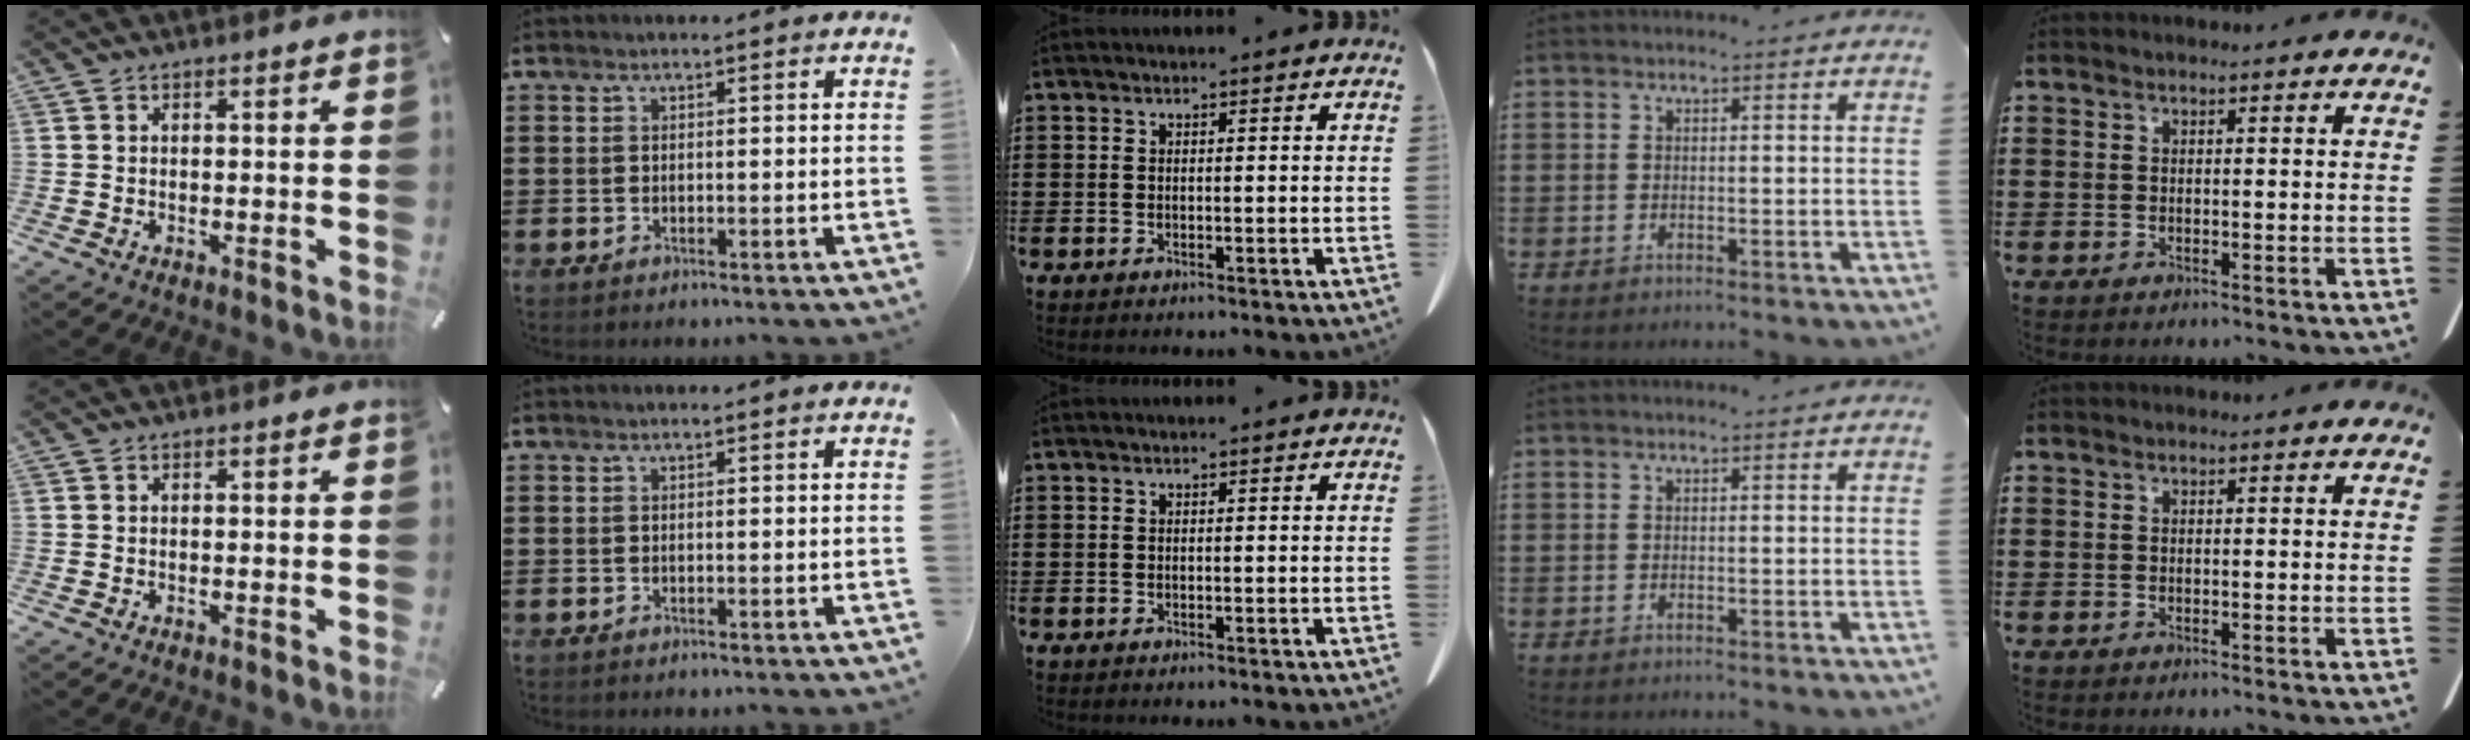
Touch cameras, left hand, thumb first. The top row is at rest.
{}